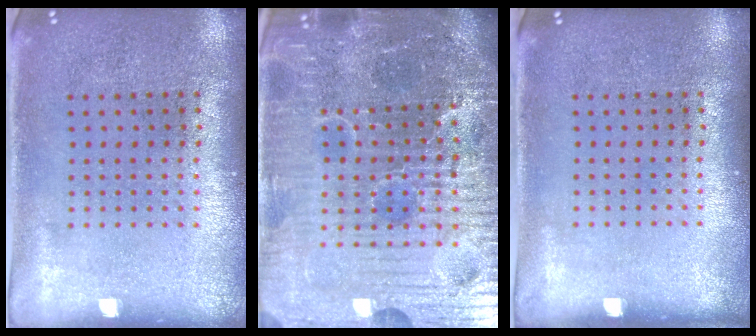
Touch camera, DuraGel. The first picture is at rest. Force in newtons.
{"total": 7.3, "press": 6.5, "slide": 3.2}
{"total": 0.0}